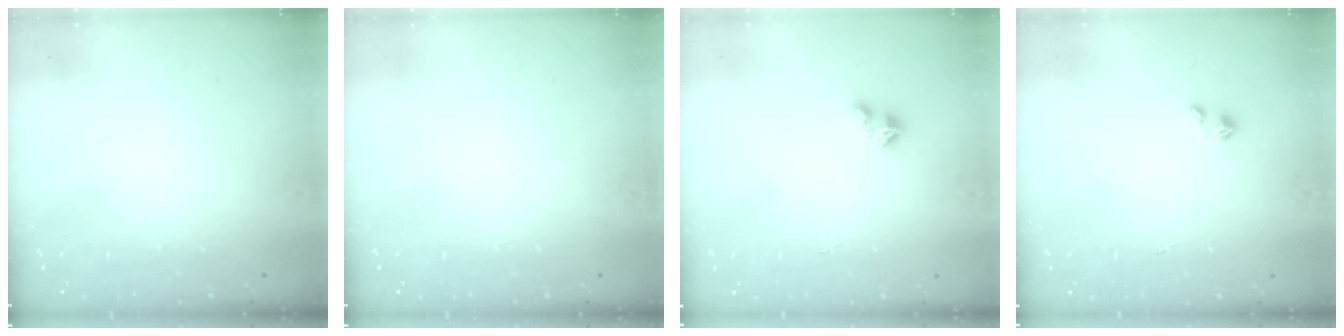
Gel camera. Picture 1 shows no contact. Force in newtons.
{"total": 0.0}
{"total": 2.1, "press": 2.1, "slide": 0.2}
{"total": 0.0}